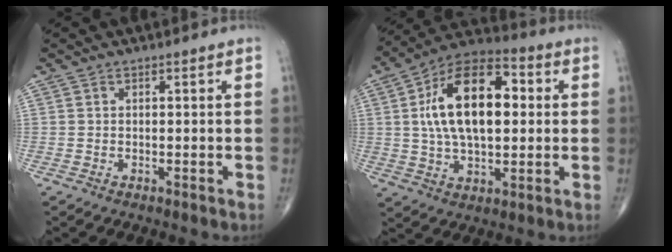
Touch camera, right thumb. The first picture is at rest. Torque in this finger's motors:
{"motor_torque": [-0.24, 1.03, 0.82, 0.40, 0.29]}